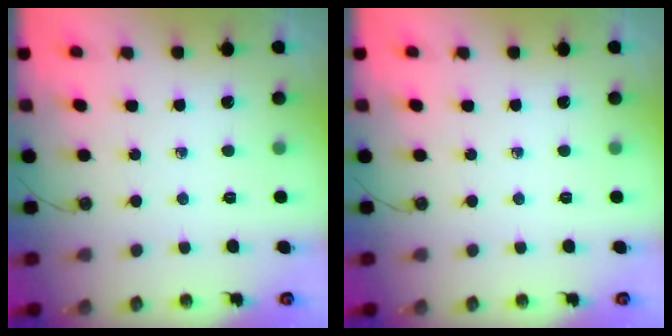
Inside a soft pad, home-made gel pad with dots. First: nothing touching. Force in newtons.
{"total": 0.0}